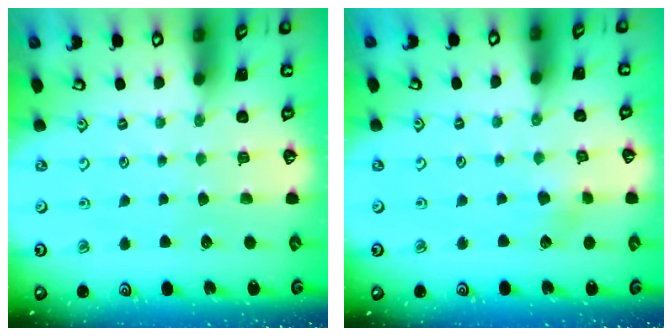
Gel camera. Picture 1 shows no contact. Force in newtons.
{"total": 3.3, "press": 3.2, "slide": 0.5}